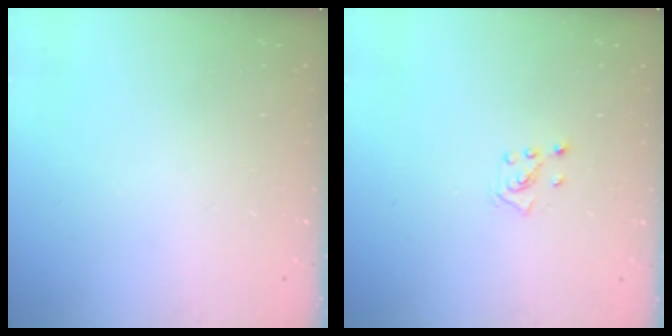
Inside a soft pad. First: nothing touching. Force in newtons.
{"total": 2.8, "press": 2.8, "slide": 0.2}